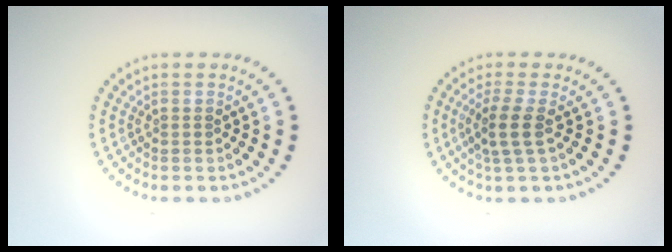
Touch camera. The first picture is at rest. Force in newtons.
{"total": 2.4, "press": 1.9, "slide": 1.4}